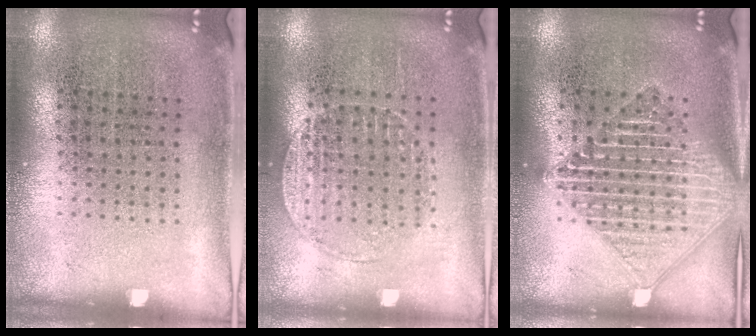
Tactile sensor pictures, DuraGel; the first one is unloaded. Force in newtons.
{"total": 1.3, "press": 1.1, "slide": 0.6}
{"total": 3.3, "press": 3.3, "slide": 0.5}